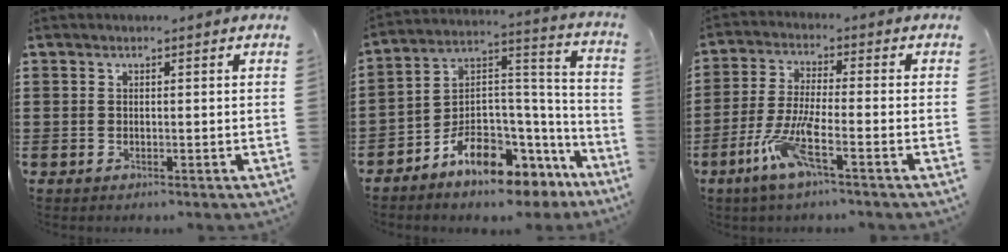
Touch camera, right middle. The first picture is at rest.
{"total": 8.3, "force": [-6.5, 3.4, 3.8], "torque": [-0.079, 0.007, -0.125]}
{"total": 7.6, "force": [-4.0, 1.3, 6.3], "torque": [-0.142, -0.010, -0.079]}